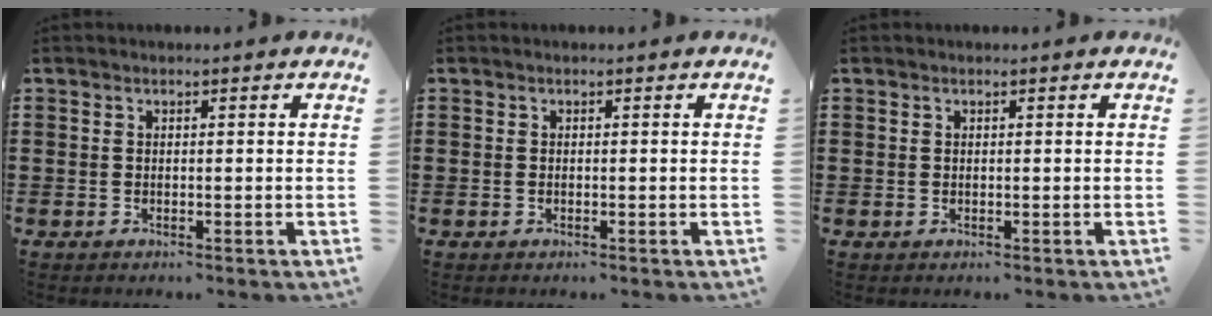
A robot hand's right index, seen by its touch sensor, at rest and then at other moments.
{"total": 0.0}
{"total": 0.0}